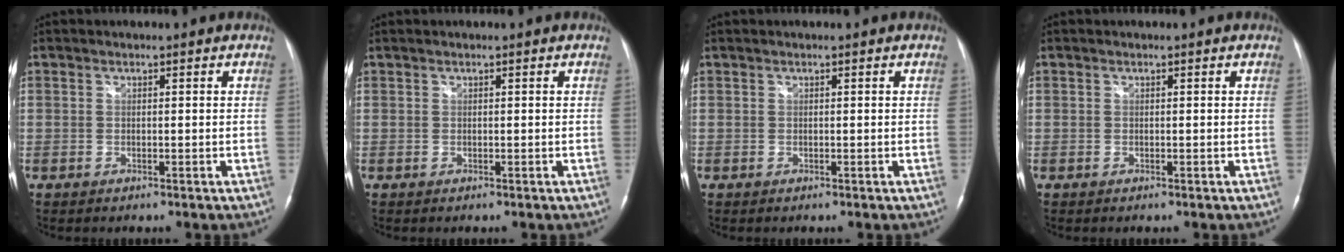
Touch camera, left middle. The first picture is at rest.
{"total": 0.0}
{"total": 0.0}
{"total": 0.0}